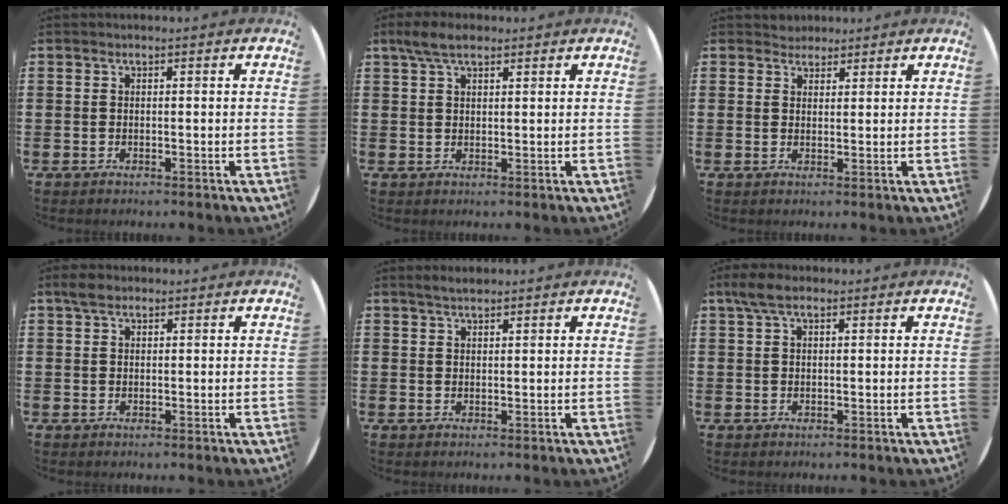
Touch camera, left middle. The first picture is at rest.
{"total": 3.7, "force": [2.7, 1.4, 2.1], "torque": [-0.039, 0.004, 0.048]}
{"total": 2.0, "force": [1.9, 0.7, -0.1], "torque": [0.000, 0.006, 0.037]}
{"total": 1.8, "force": [1.4, 0.9, 0.8], "torque": [-0.009, 0.003, 0.023]}
{"total": 1.8, "force": [1.6, 0.3, 0.7], "torque": [-0.015, 0.004, 0.029]}
{"total": 3.0, "force": [1.8, 1.2, 2.1], "torque": [-0.044, 0.008, 0.032]}